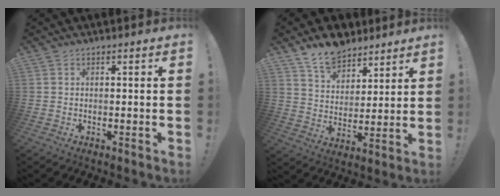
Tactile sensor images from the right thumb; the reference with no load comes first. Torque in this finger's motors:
{"motor_torque": [0.53, 0.68, 0.74, 0.66, 0.00]}